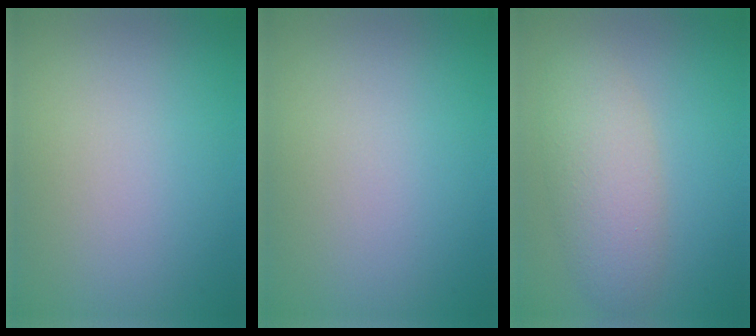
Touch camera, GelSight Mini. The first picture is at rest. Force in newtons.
{"total": 0.0}
{"total": 4.1, "press": 4.1, "slide": 0.3}